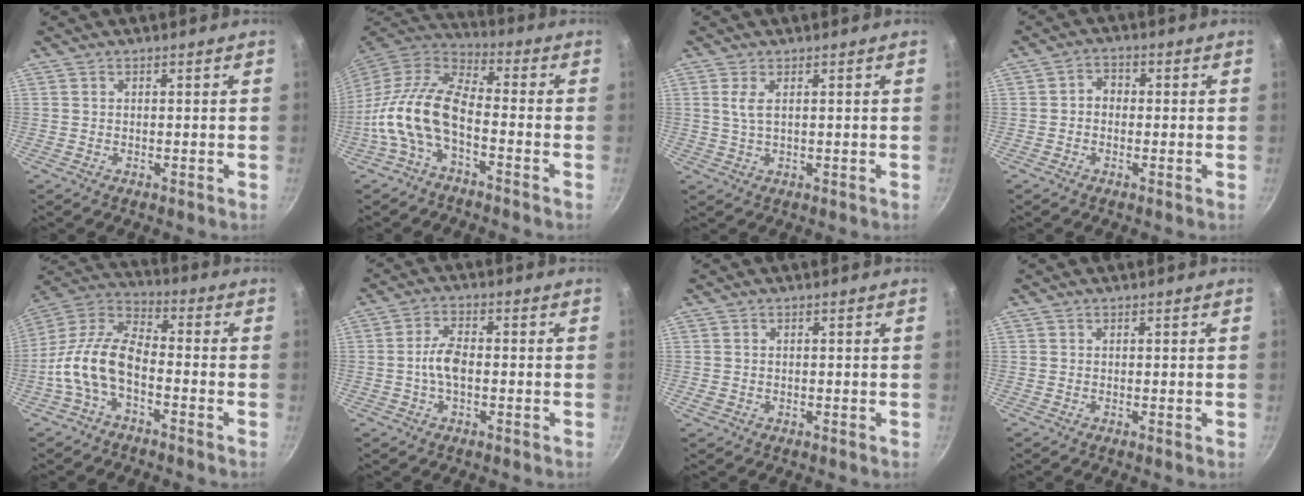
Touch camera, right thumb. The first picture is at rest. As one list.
[{"total": 13.5, "force": [-3.9, 6.7, 11.0], "torque": [-0.221, 0.044, -0.088]}, {"total": 2.7, "force": [0.8, 1.1, 2.4], "torque": [-0.051, -0.004, 0.017]}, {"total": 2.7, "force": [-0.5, 2.3, 1.4], "torque": [-0.009, 0.011, -0.016]}, {"total": 12.3, "force": [-4.1, 6.2, 9.7], "torque": [-0.184, 0.049, -0.097]}, {"total": 5.3, "force": [-0.8, 2.6, 4.6], "torque": [-0.088, 0.019, -0.021]}, {"total": 0.8, "force": [-0.1, 0.7, 0.3], "torque": [-0.003, 0.000, -0.002]}, {"total": 0.0}]